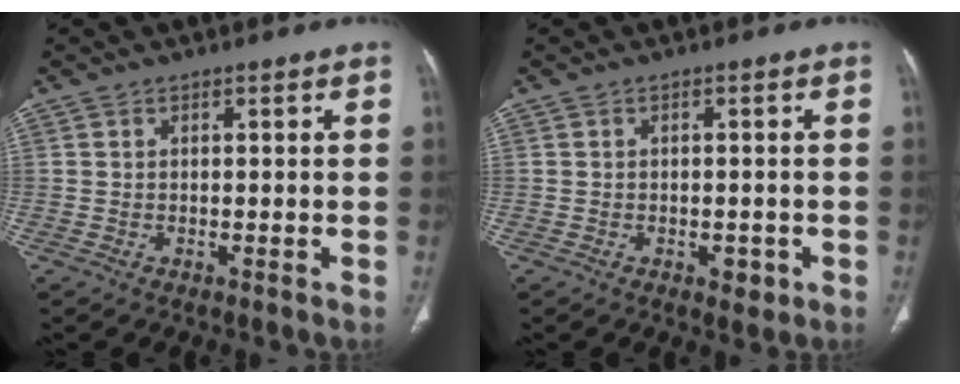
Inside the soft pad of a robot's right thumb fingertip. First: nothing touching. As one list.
[{"total": 2.5, "force": [-1.0, 1.6, 1.7], "torque": [-0.012, 0.002, -0.007]}]